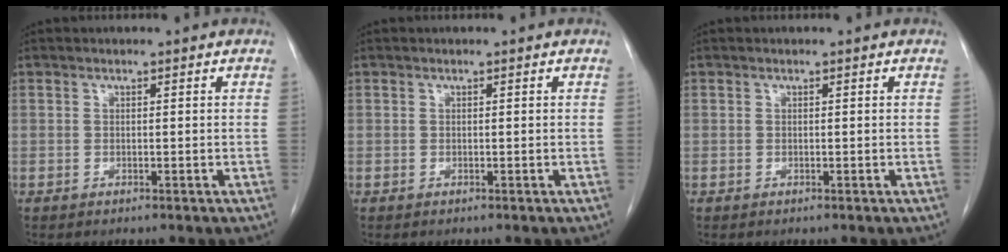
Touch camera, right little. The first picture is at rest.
{"total": 0.0}
{"total": 0.0}